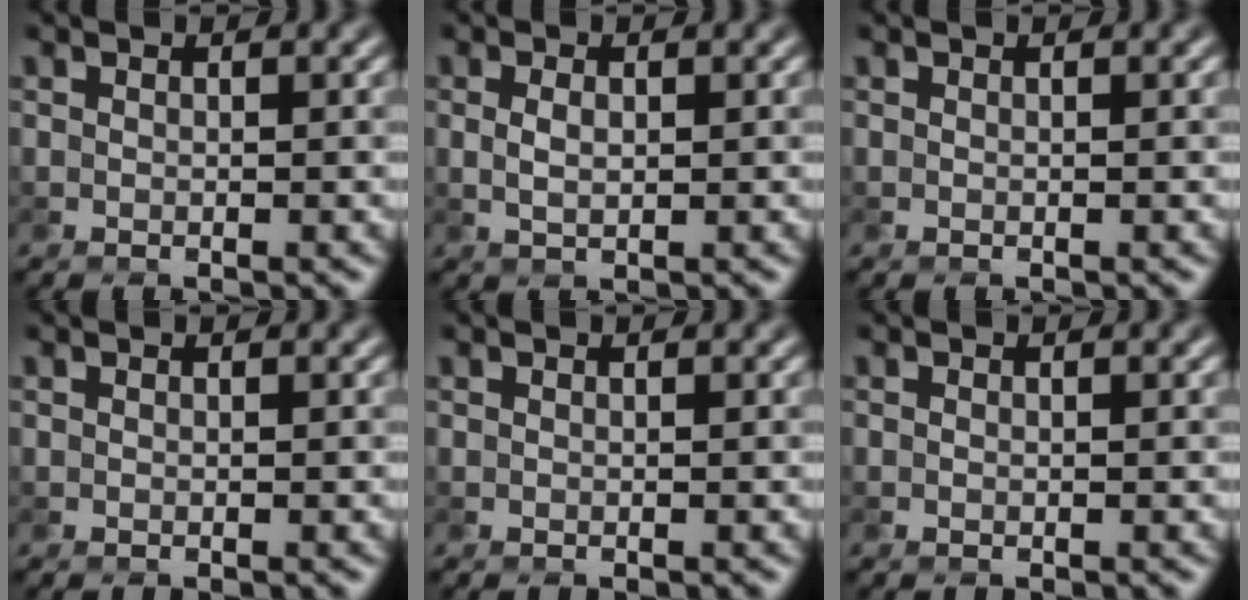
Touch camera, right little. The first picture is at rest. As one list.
[{"total": 1.2, "force": [-0.2, 0.6, 1.1], "torque": [-0.026, -0.004, -0.003]}, {"total": 0.0}, {"total": 0.0}, {"total": 0.0}, {"total": 0.0}]